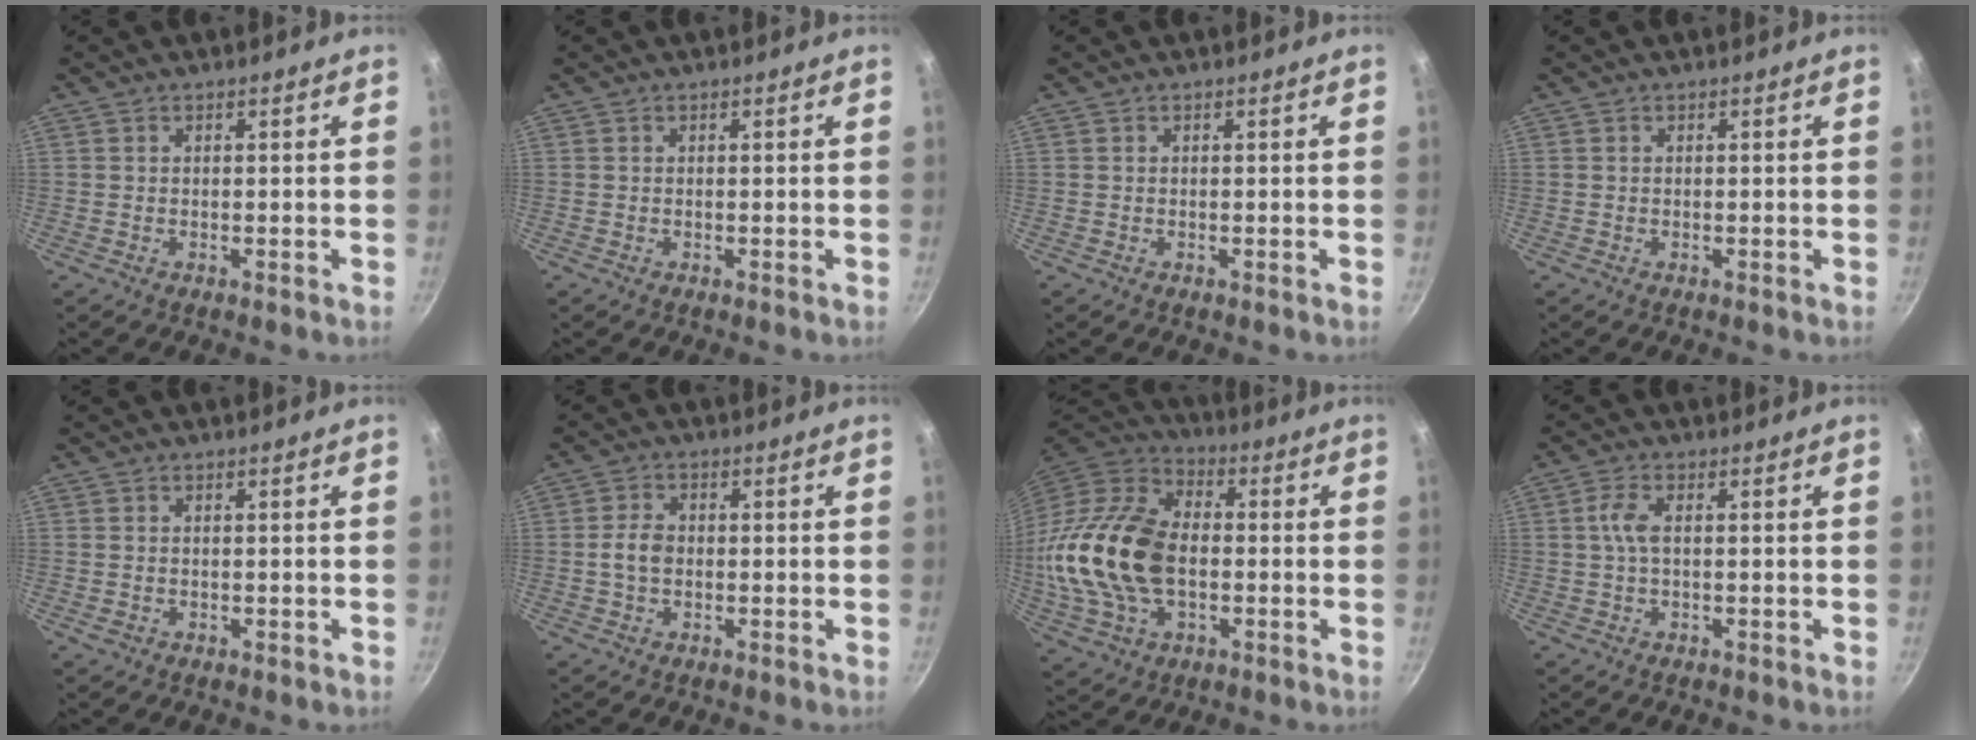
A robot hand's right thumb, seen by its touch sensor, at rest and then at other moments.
{"total": 0.0}
{"total": 0.0}
{"total": 0.0}
{"total": 1.1, "force": [-0.3, 0.9, 0.6], "torque": [-0.009, 0.000, -0.005]}
{"total": 4.0, "force": [-0.4, 2.9, 2.8], "torque": [-0.050, 0.015, -0.012]}
{"total": 22.5, "force": [-1.5, 14.5, 17.2], "torque": [-0.331, 0.029, -0.032]}
{"total": 3.5, "force": [0.2, 1.5, 3.2], "torque": [-0.077, 0.009, 0.000]}